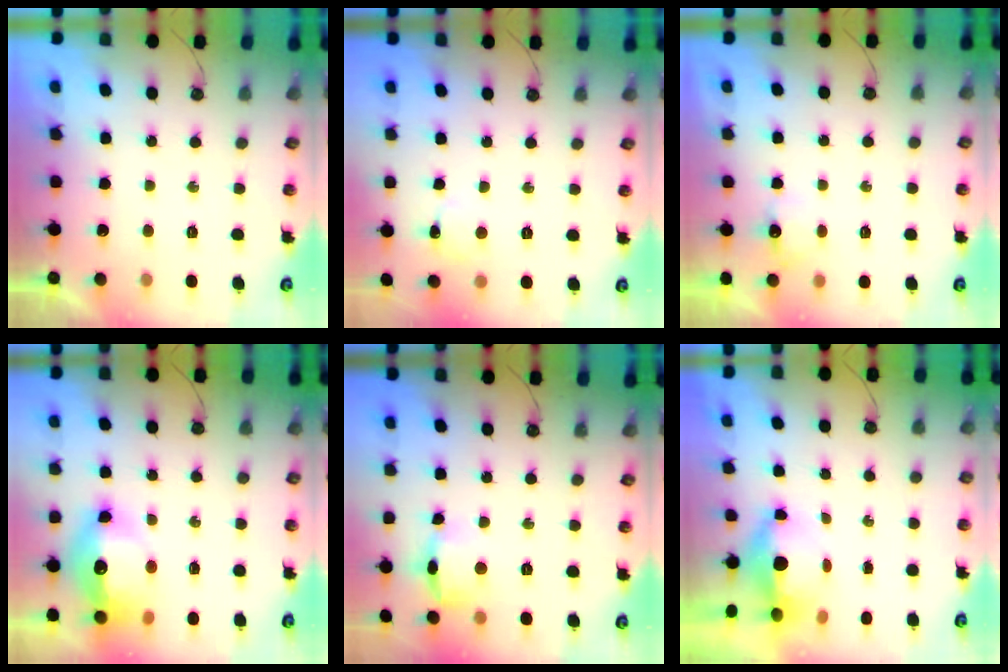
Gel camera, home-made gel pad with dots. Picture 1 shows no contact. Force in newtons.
{"total": 2.7, "press": 2.6, "slide": 0.5}
{"total": 4.6, "press": 4.5, "slide": 0.6}
{"total": 15.3, "press": 15.2, "slide": 1.3}
{"total": 11.1, "press": 11.0, "slide": 1.0}
{"total": 5.0, "press": 4.7, "slide": 1.6}